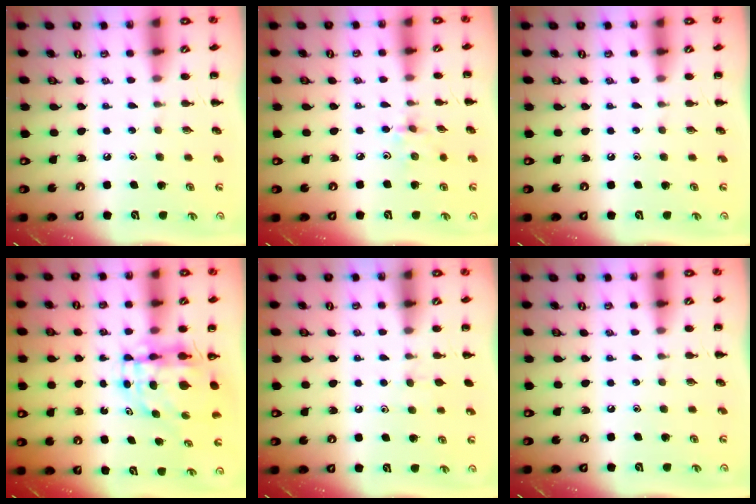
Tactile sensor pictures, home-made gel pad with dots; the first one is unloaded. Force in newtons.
{"total": 2.9, "press": 2.7, "slide": 0.9}
{"total": 0.0}
{"total": 6.2, "press": 6.1, "slide": 1.1}
{"total": 3.7, "press": 3.3, "slide": 1.5}
{"total": 0.0}